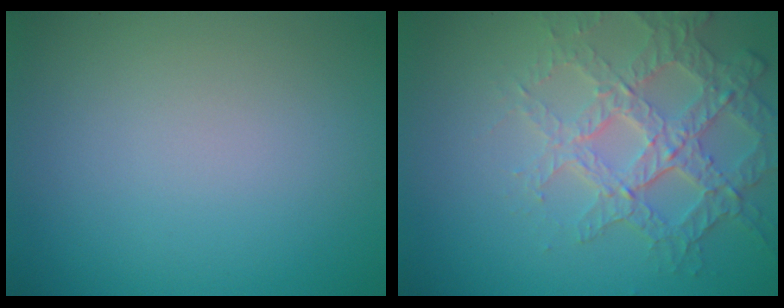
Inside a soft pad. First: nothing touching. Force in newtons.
{"total": 4.5, "press": 4.1, "slide": 1.8}